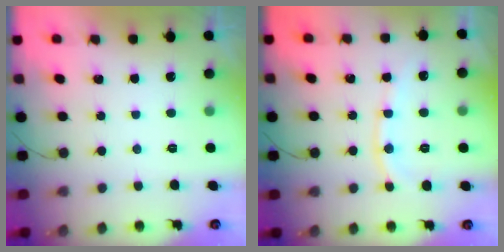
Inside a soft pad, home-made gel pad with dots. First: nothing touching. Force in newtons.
{"total": 8.5, "press": 8.4, "slide": 1.2}